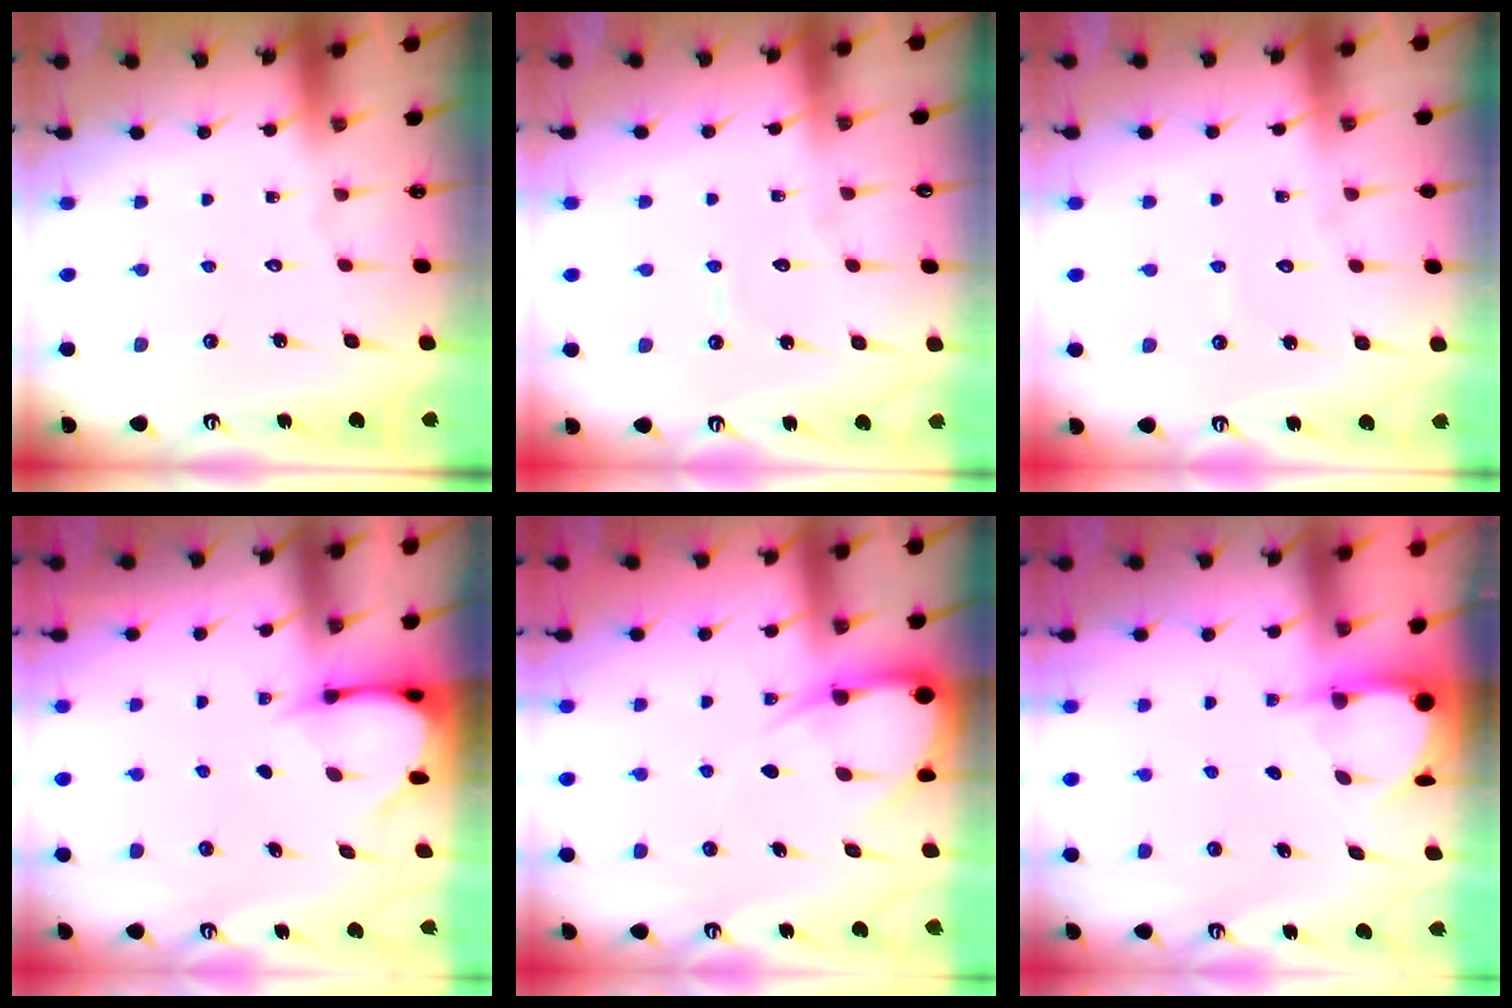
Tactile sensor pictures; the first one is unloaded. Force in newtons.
{"total": 4.6, "press": 4.6, "slide": 0.2}
{"total": 2.7, "press": 2.7, "slide": 0.2}
{"total": 3.7, "press": 3.7, "slide": 0.4}
{"total": 7.3, "press": 7.3, "slide": 0.8}
{"total": 4.0, "press": 3.9, "slide": 0.3}